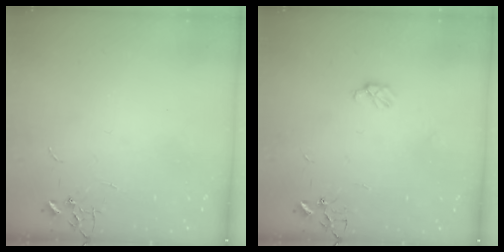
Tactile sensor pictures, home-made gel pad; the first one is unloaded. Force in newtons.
{"total": 4.3, "press": 4.3, "slide": 0.6}